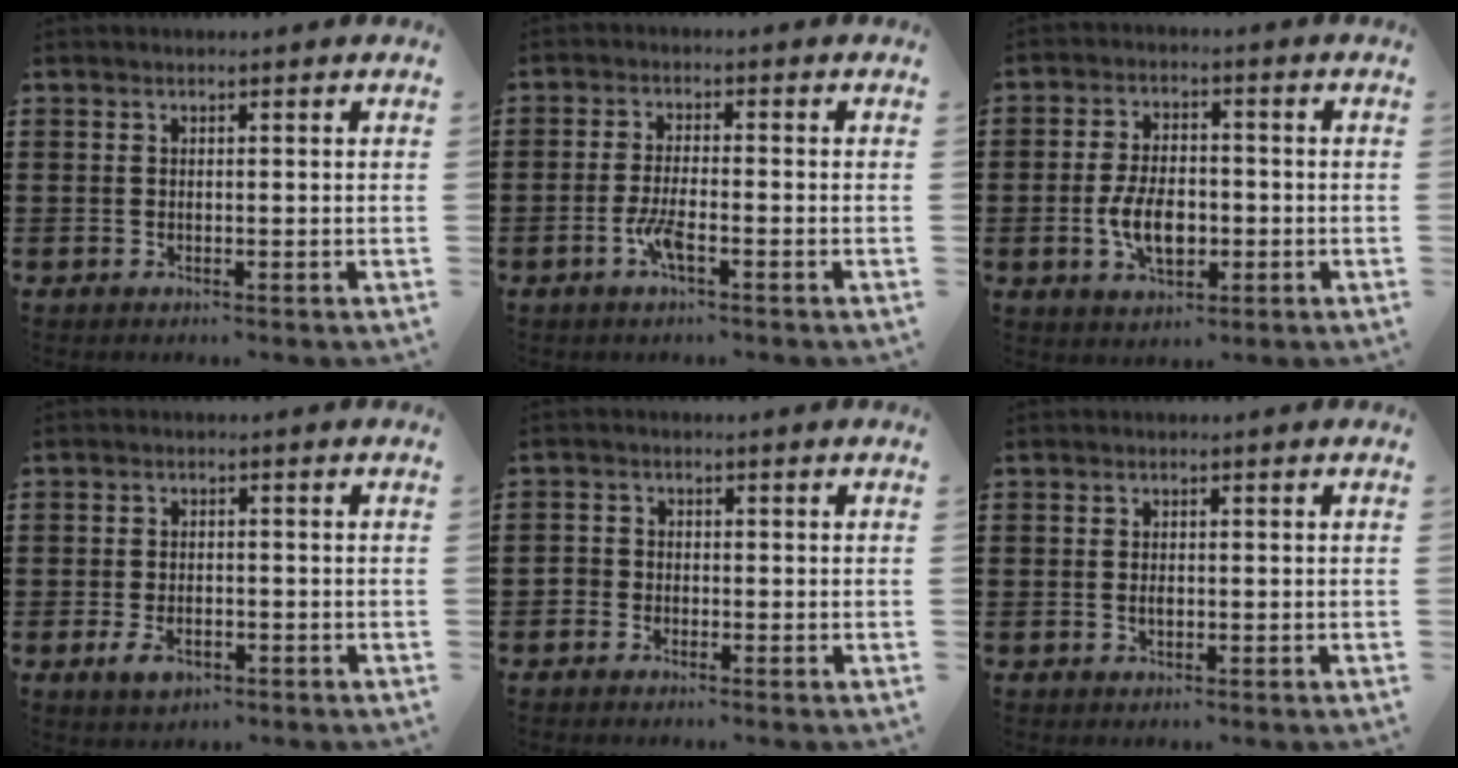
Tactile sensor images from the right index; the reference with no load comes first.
{"total": 4.2, "force": [-2.0, 0.7, 3.6], "torque": [-0.090, -0.009, -0.043]}
{"total": 7.0, "force": [-1.5, 3.9, 5.6], "torque": [-0.112, -0.001, -0.029]}
{"total": 2.4, "force": [-1.2, 1.4, 1.6], "torque": [-0.037, -0.002, -0.026]}
{"total": 1.3, "force": [-0.9, 0.9, 0.2], "torque": [-0.005, 0.006, -0.021]}
{"total": 1.0, "force": [-0.1, 0.4, 0.9], "torque": [-0.020, -0.001, -0.001]}